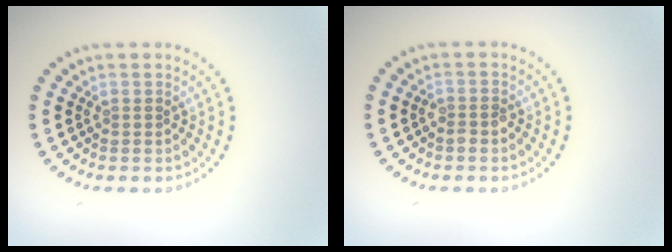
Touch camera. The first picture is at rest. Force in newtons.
{"total": 1.1, "press": 1.0, "slide": 0.4}